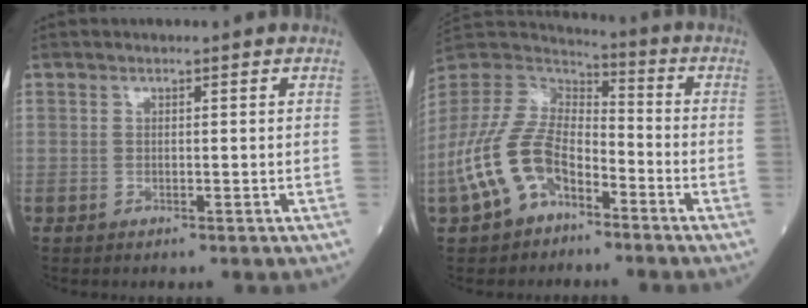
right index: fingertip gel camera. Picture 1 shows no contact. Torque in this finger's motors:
{"motor_torque": [1.71, -0.42, 0.75, 0.14]}